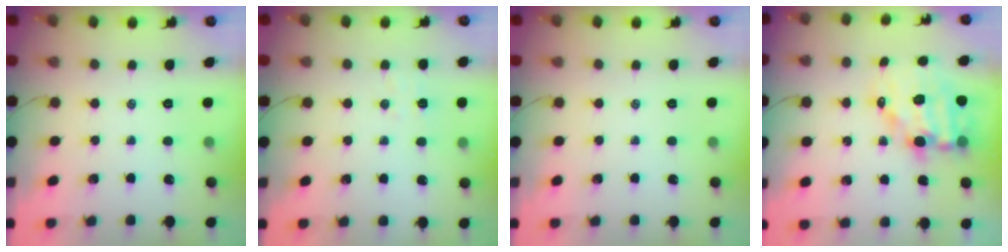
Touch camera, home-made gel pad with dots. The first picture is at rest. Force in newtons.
{"total": 3.6, "press": 3.5, "slide": 0.7}
{"total": 0.0}
{"total": 12.0, "press": 11.5, "slide": 3.1}